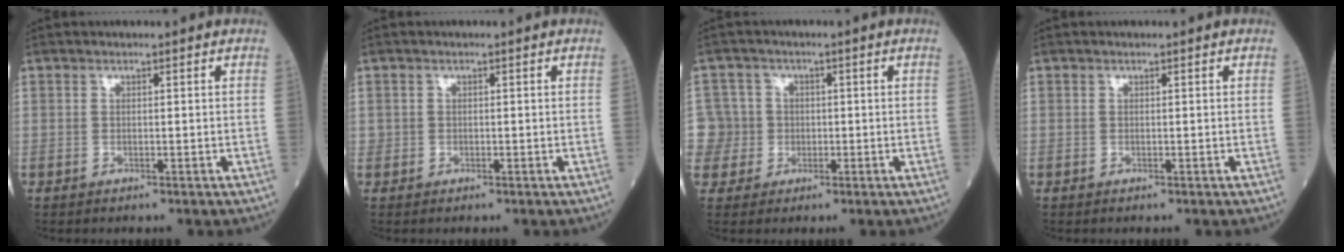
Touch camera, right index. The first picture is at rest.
{"total": 0.6, "force": [-0.2, 0.6, 0.1], "torque": [-0.001, 0.004, -0.005]}
{"total": 6.1, "force": [-0.7, 6.0, -0.3], "torque": [0.006, 0.024, -0.012]}
{"total": 0.0}